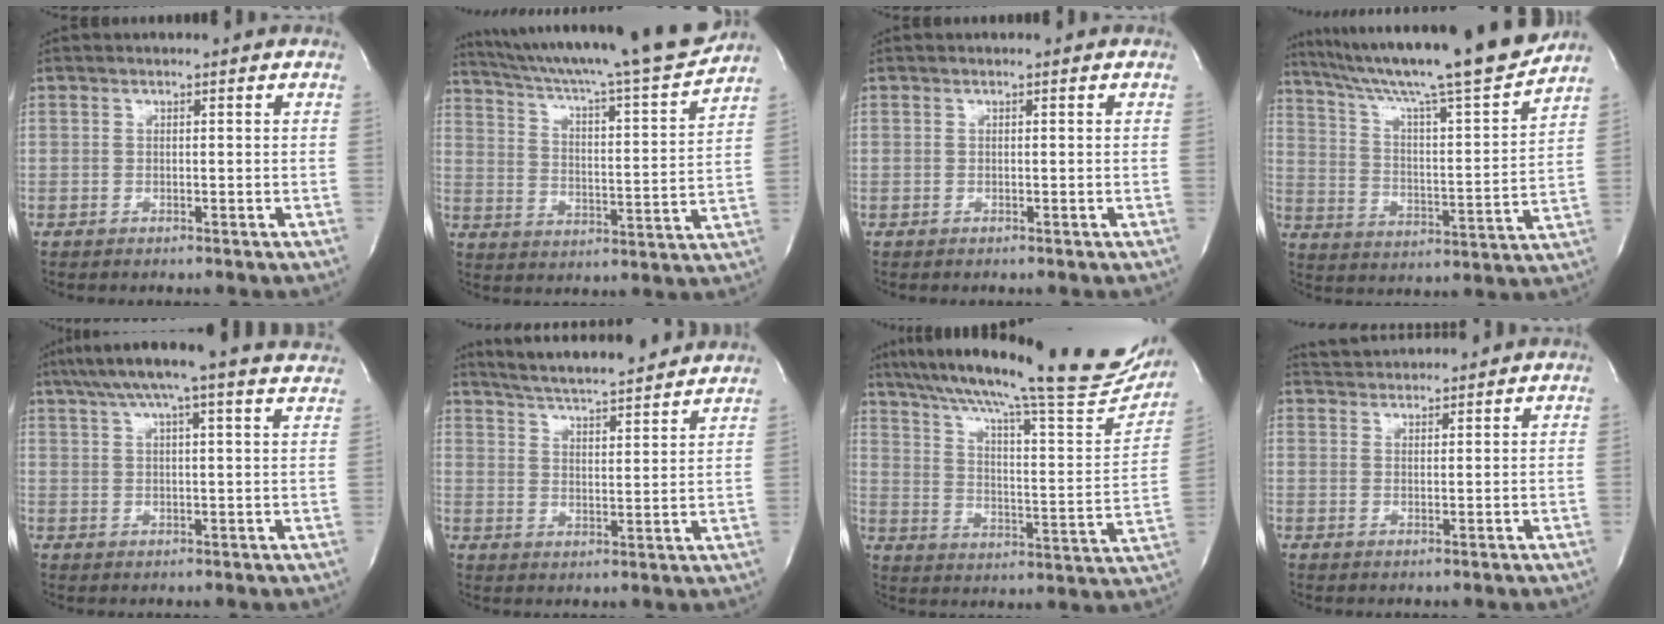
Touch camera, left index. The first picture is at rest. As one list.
[{"total": 23.1, "force": [20.8, 0.2, 10.1], "torque": [-0.171, -0.034, 0.298]}, {"total": 0.0}, {"total": 22.4, "force": [19.4, -0.5, 11.2], "torque": [-0.188, -0.027, 0.294]}, {"total": 18.2, "force": [15.6, 0.8, 9.3], "torque": [-0.158, 0.030, 0.197]}, {"total": 17.7, "force": [16.2, 1.4, 6.9], "torque": [-0.115, 0.016, 0.233]}, {"total": 30.4, "force": [25.2, 3.9, 16.6], "torque": [-0.272, -0.030, 0.338]}, {"total": 5.4, "force": [5.3, 0.4, 0.5], "torque": [-0.017, 0.031, 0.086]}]